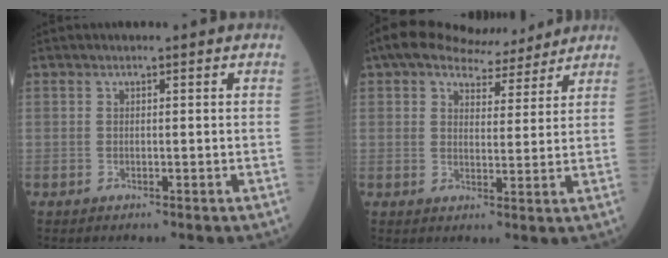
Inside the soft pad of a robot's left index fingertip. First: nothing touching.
{"total": 9.3, "force": [8.1, 3.3, 3.2], "torque": [-0.053, 0.024, 0.117]}